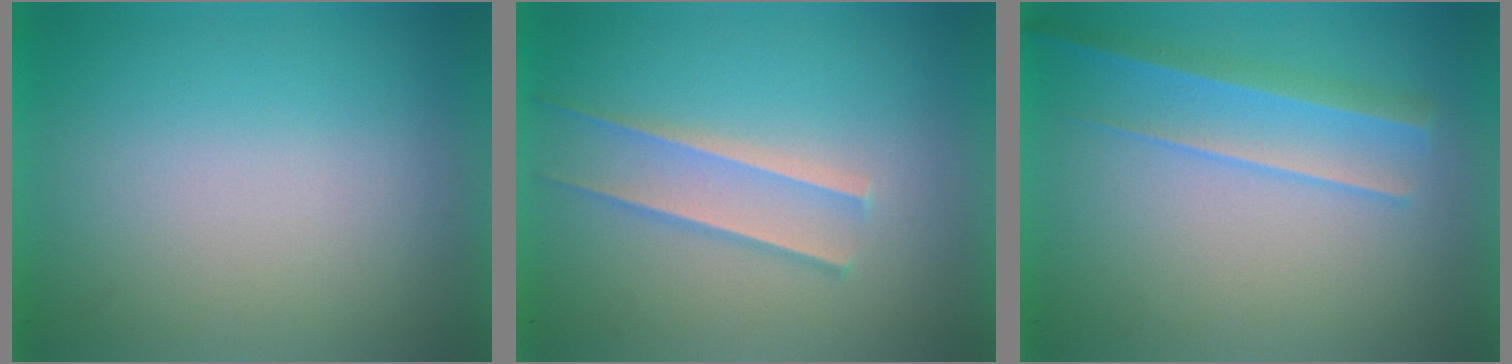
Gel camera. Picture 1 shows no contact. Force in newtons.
{"total": 1.7}
{"total": 2.2}